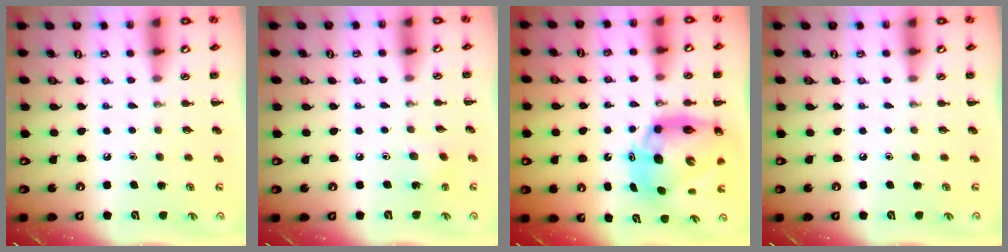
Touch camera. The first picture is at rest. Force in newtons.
{"total": 2.9, "press": 2.8, "slide": 0.9}
{"total": 13.7, "press": 13.0, "slide": 4.2}
{"total": 0.0}